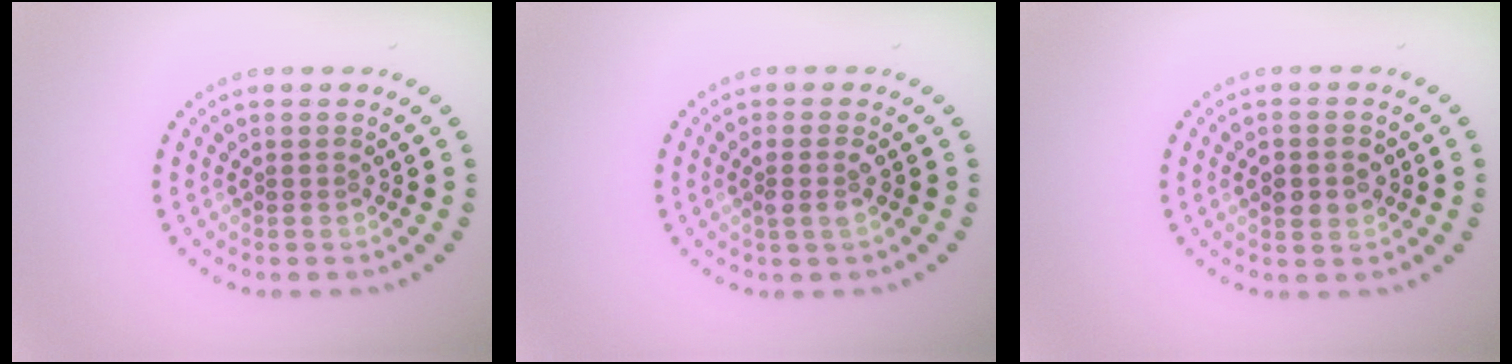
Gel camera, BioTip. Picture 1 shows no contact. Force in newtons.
{"total": 1.5, "press": 1.4, "slide": 0.7}
{"total": 3.0, "press": 3.0, "slide": 0.0}